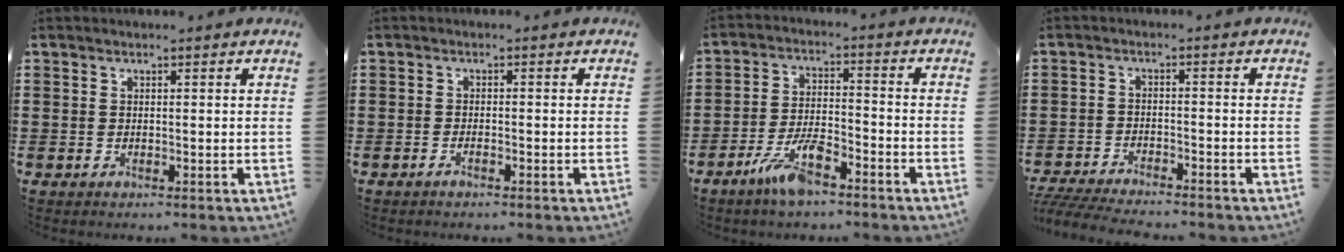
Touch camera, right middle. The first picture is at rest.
{"total": 0.9, "force": [-0.6, 0.1, 0.7], "torque": [-0.014, -0.006, -0.010]}
{"total": 7.2, "force": [-5.0, 2.0, 4.8], "torque": [-0.102, 0.003, -0.094]}
{"total": 4.5, "force": [-4.3, 0.1, 1.0], "torque": [-0.029, -0.008, -0.091]}